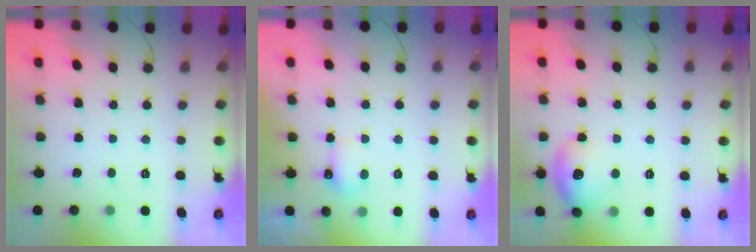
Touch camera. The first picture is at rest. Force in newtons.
{"total": 4.6, "press": 4.4, "slide": 1.3}
{"total": 13.0, "press": 11.2, "slide": 6.7}